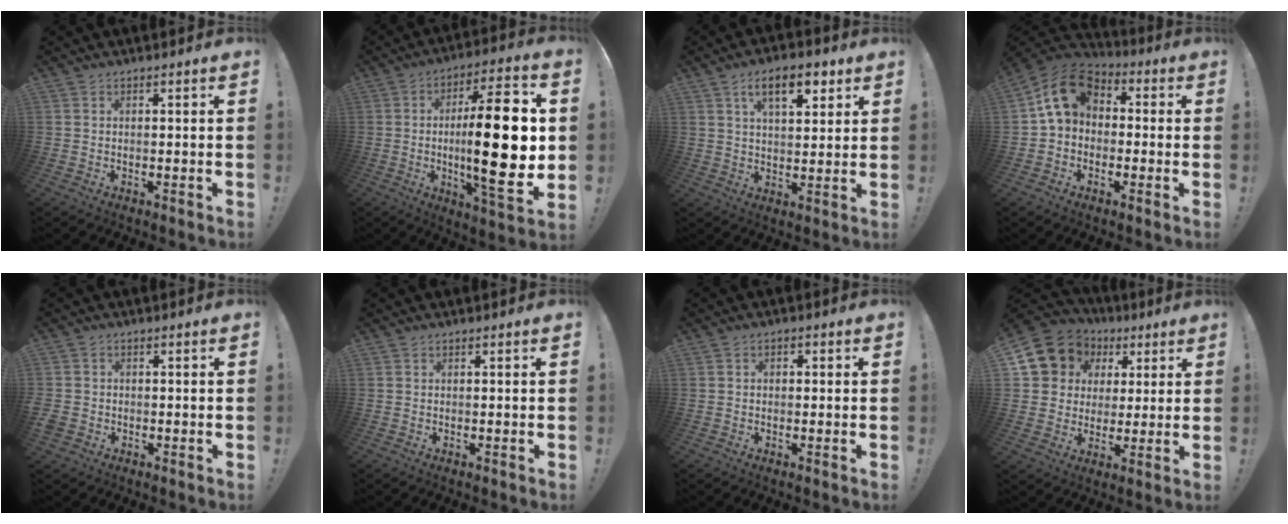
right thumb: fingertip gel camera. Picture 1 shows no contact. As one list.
[{"total": 24.9, "force": [-0.2, 6.6, 24.0], "torque": [-0.396, -0.005, -0.003]}, {"total": 10.9, "force": [5.5, 4.8, 8.1], "torque": [-0.117, -0.009, 0.094]}, {"total": 12.7, "force": [2.7, 9.9, 7.5], "torque": [-0.125, 0.017, 0.057]}, {"total": 2.8, "force": [-1.1, 2.3, 1.1], "torque": [-0.023, 0.004, -0.020]}, {"total": 0.0}, {"total": 1.5, "force": [-0.7, 1.1, 0.9], "torque": [-0.014, 0.007, -0.015]}, {"total": 11.3, "force": [4.9, 9.7, 3.1], "torque": [-0.055, -0.026, 0.107]}]